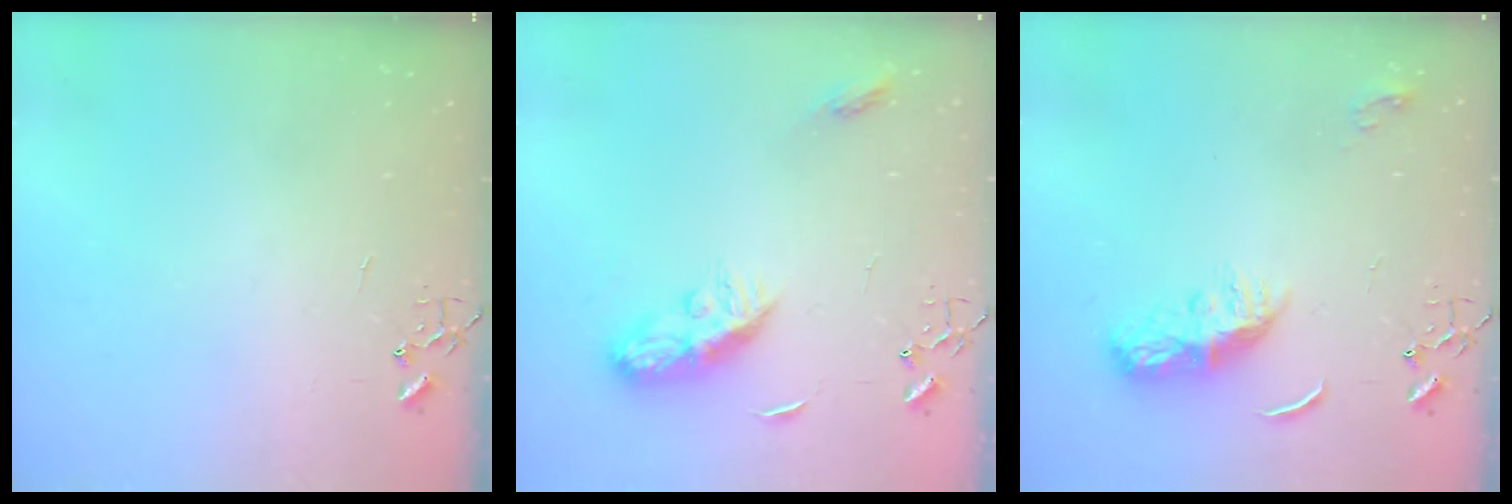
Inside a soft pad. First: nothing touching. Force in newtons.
{"total": 9.7, "press": 9.7, "slide": 0.1}
{"total": 8.9, "press": 8.9, "slide": 0.1}